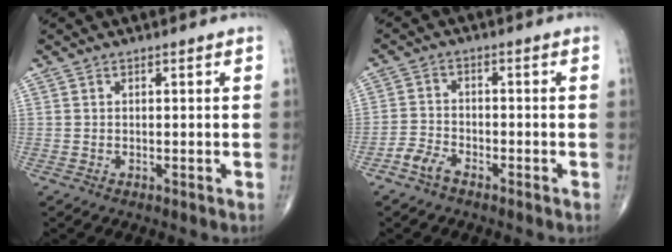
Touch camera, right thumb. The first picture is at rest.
{"total": 3.7, "force": [-2.8, 1.7, 1.7], "torque": [-0.035, 0.016, -0.057]}